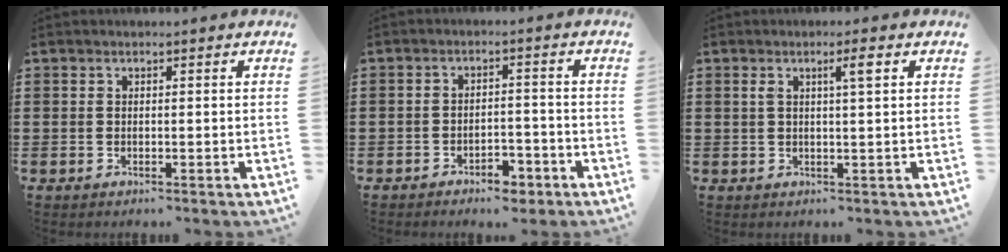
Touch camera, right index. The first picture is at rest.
{"total": 3.3, "force": [-2.7, 1.3, 1.2], "torque": [-0.021, 0.007, -0.053]}
{"total": 2.9, "force": [1.0, 0.0, 2.7], "torque": [-0.045, -0.003, 0.012]}